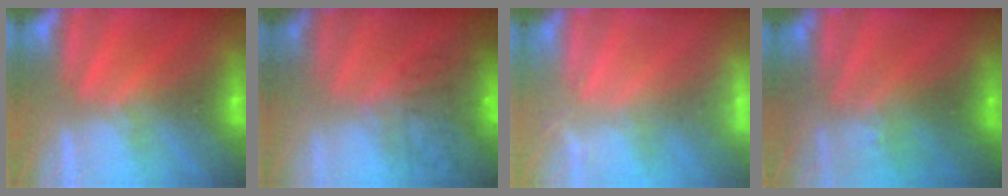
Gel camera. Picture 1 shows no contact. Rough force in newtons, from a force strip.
{"total": 7.8}
{"total": 2.6}
{"total": 2.8}